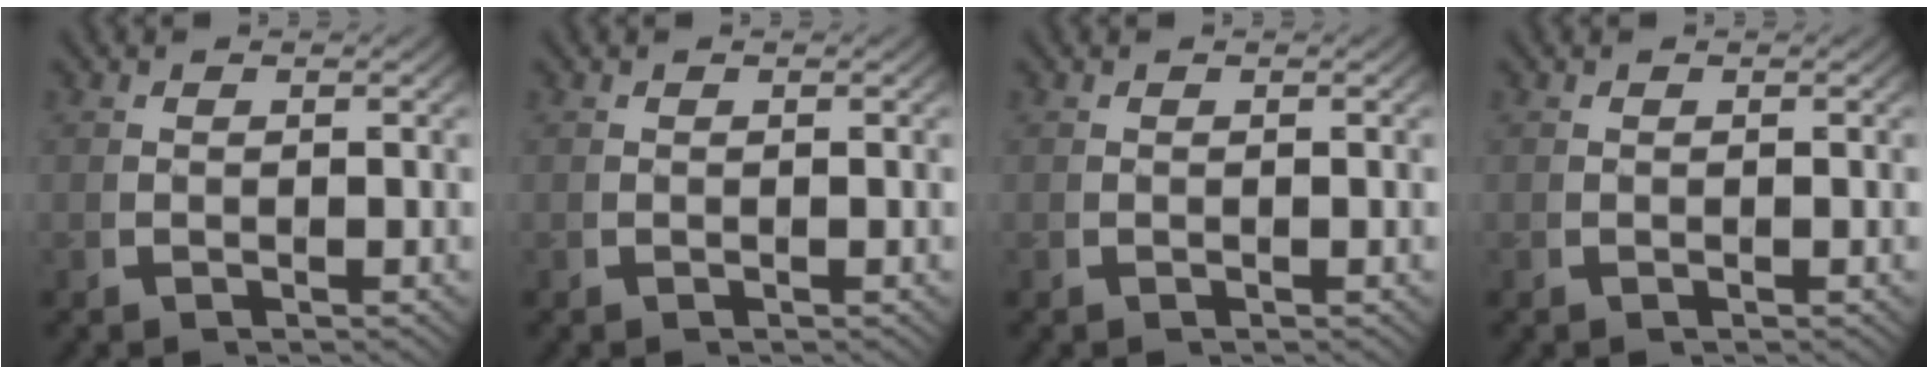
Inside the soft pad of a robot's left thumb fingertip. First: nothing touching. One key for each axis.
{"total": 0.0}
{"total": 0.0}
{"total": 0.0}